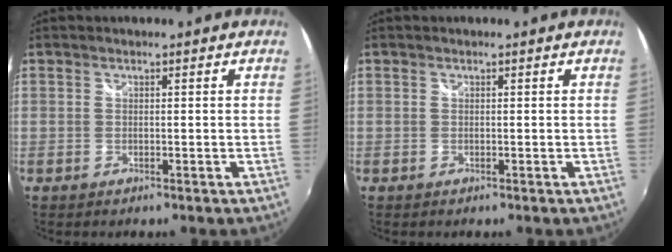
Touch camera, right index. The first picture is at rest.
{"total": 0.0}